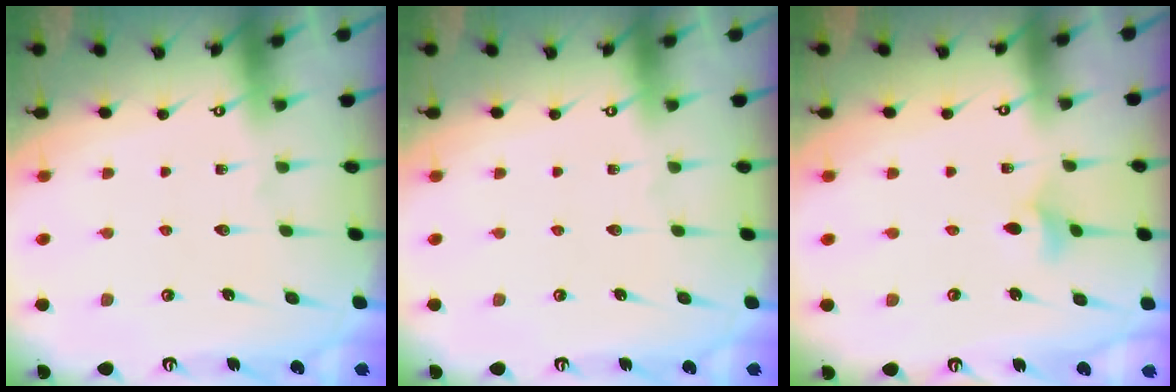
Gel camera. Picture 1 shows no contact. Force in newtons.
{"total": 0.0}
{"total": 3.0, "press": 2.9, "slide": 0.5}